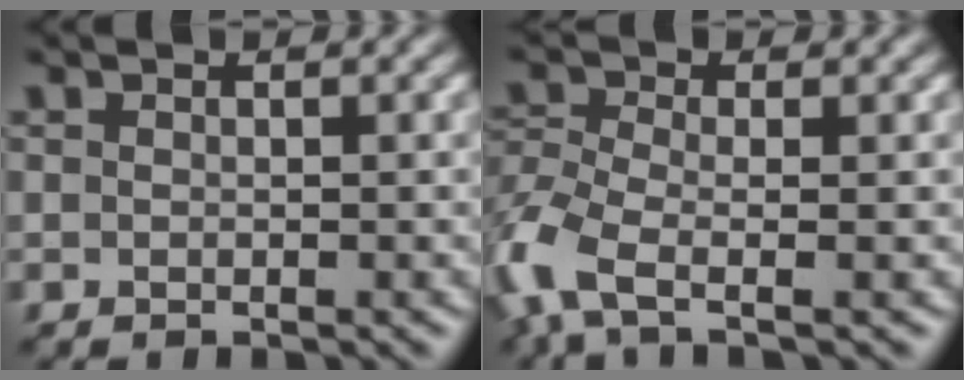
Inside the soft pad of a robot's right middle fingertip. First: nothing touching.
{"total": 6.4, "force": [-3.3, 2.8, 4.8], "torque": [-0.124, -0.017, -0.079]}